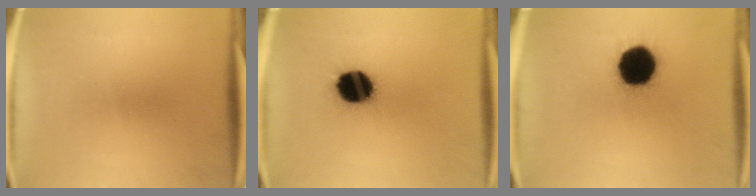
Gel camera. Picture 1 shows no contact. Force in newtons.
{"total": 14.5}
{"total": 18.4}